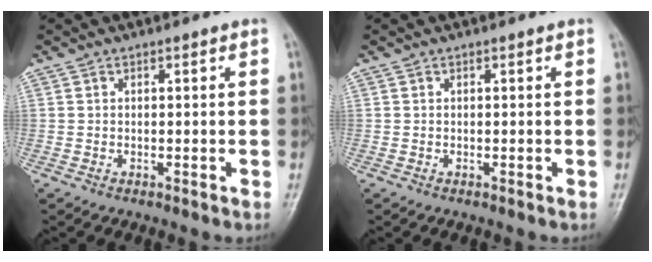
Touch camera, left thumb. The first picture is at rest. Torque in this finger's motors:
{"motor_torque": [0.00, 0.00, 0.01, -0.03, 0.00]}